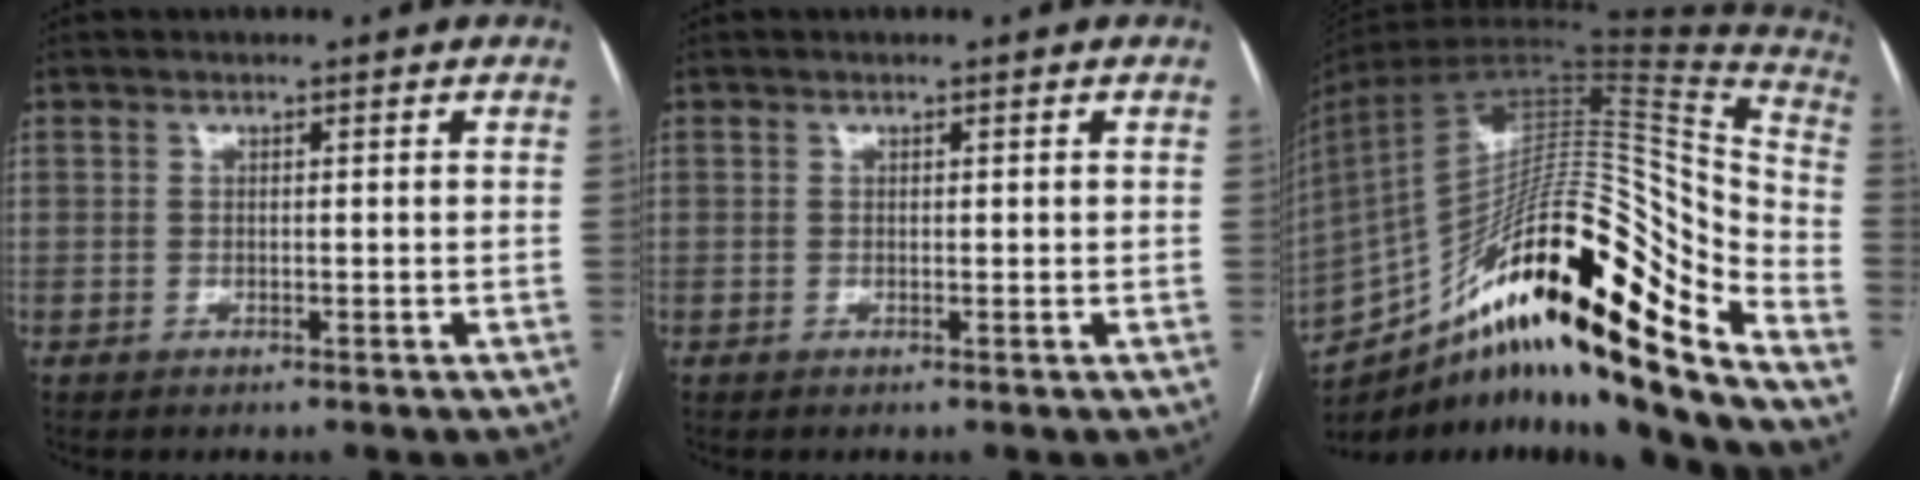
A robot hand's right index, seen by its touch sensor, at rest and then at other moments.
{"total": 0.0}
{"total": 31.5, "force": [-19.3, 5.5, 24.2], "torque": [-0.395, 0.004, -0.314]}